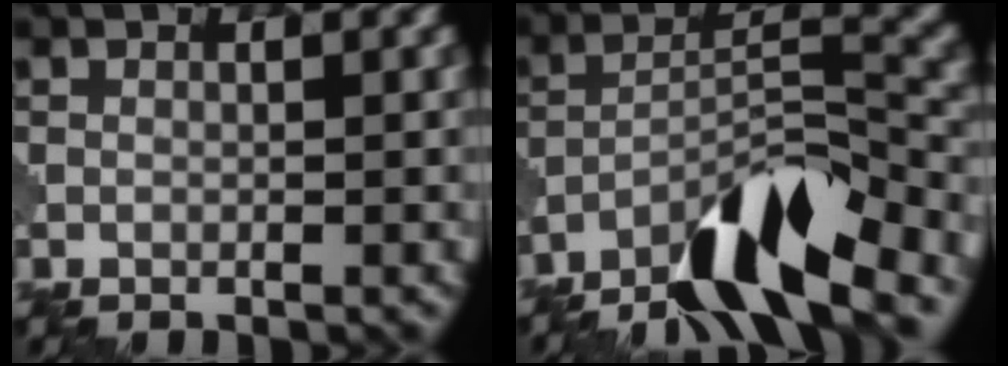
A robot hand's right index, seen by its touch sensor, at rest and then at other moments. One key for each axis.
{"total": 9.2, "fx": -6.9, "fy": 1.7, "fz": 6.0, "tx": -0.102, "ty": 0.006, "tz": -0.127}